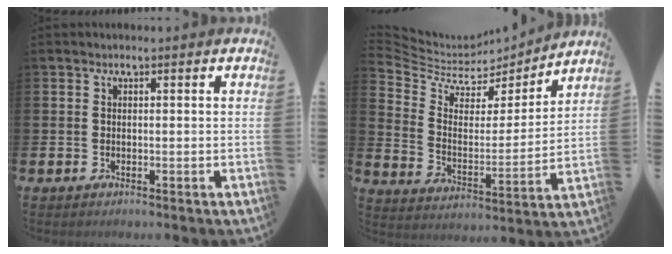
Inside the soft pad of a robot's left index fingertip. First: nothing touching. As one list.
[{"total": 5.7, "force": [4.8, 2.8, 1.2], "torque": [-0.061, -0.037, 0.078]}]